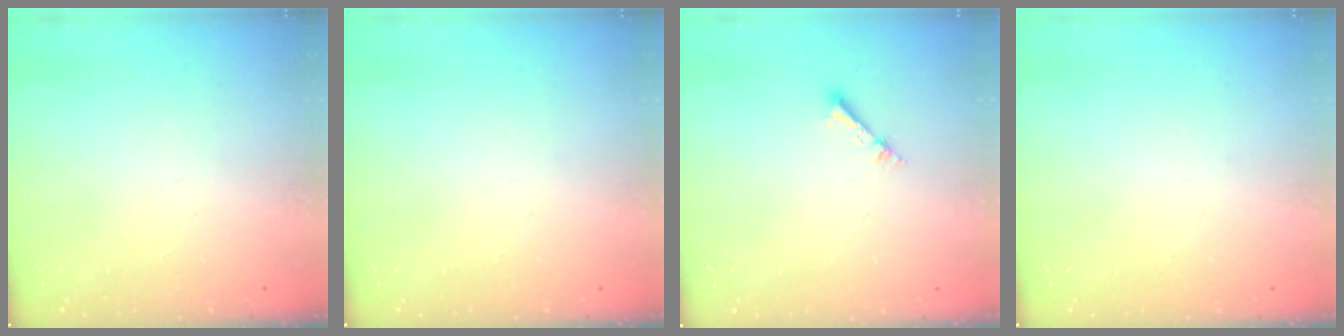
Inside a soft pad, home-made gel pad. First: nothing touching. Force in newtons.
{"total": 0.0}
{"total": 2.1, "press": 2.1, "slide": 0.3}
{"total": 0.0}